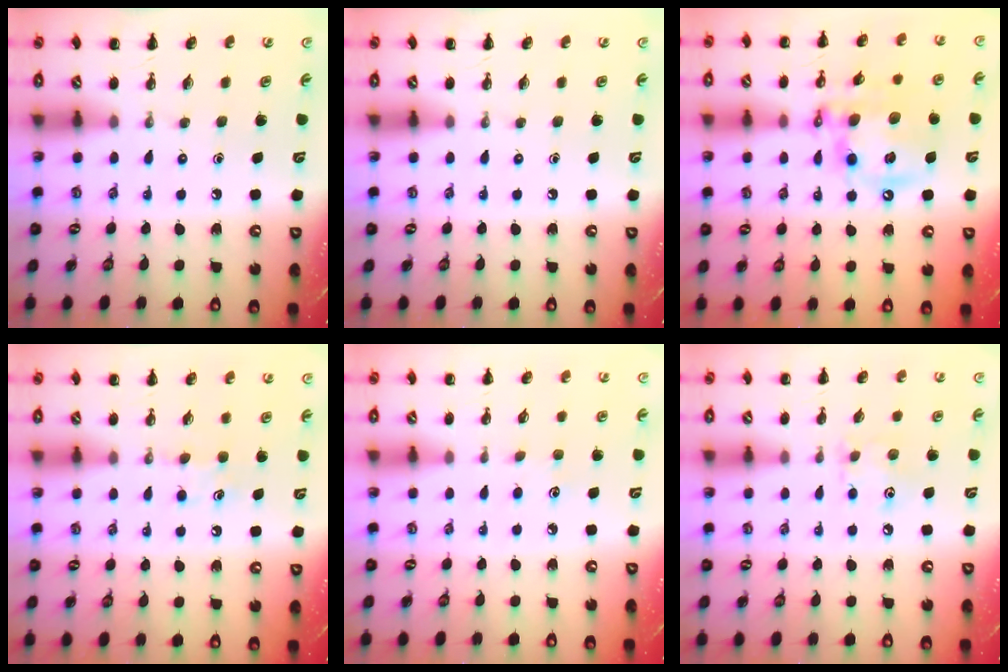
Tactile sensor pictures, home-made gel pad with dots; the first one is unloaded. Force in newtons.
{"total": 0.0}
{"total": 15.4, "press": 15.1, "slide": 3.1}
{"total": 6.0, "press": 5.7, "slide": 1.8}
{"total": 4.4, "press": 4.3, "slide": 1.1}
{"total": 6.5, "press": 6.4, "slide": 1.0}